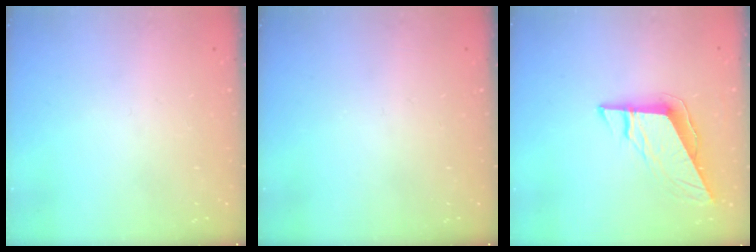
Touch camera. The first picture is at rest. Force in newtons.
{"total": 0.0}
{"total": 9.1, "press": 9.1, "slide": 0.3}